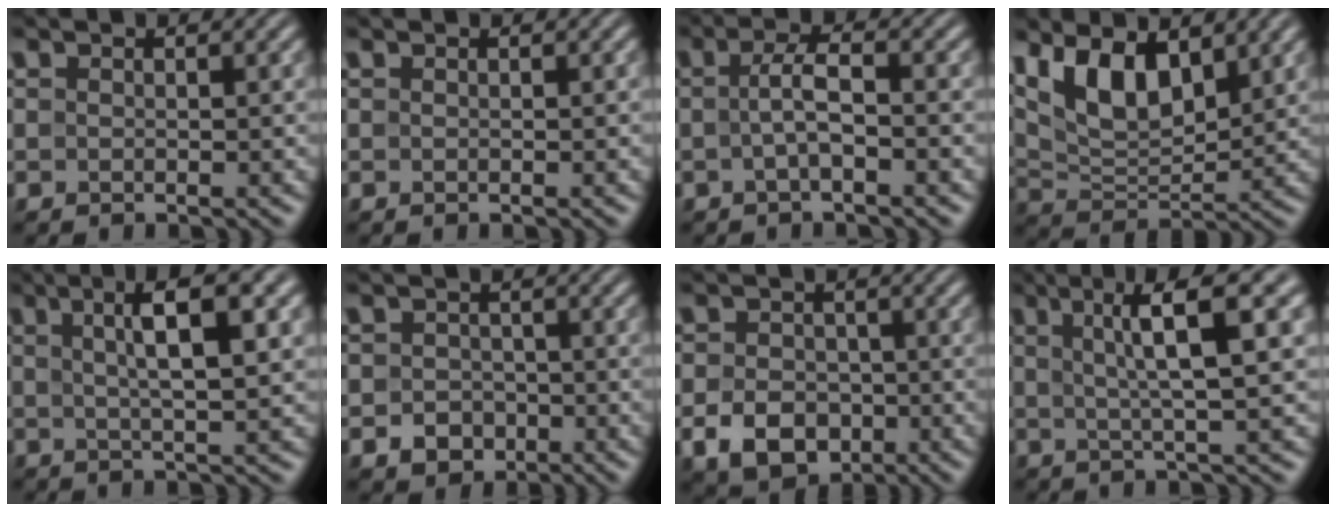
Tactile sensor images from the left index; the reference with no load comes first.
{"total": 0.0}
{"total": 2.5, "force": [-0.3, 0.6, 2.4], "torque": [-0.049, 0.004, -0.011]}
{"total": 8.0, "force": [3.9, 3.9, 5.8], "torque": [-0.111, -0.003, 0.074]}
{"total": 6.7, "force": [2.2, 1.6, 6.1], "torque": [-0.089, 0.013, 0.032]}
{"total": 2.6, "force": [-1.1, 2.1, 1.0], "torque": [-0.011, -0.002, -0.018]}
{"total": 5.2, "force": [-2.0, 3.9, 2.9], "torque": [-0.053, -0.006, -0.041]}
{"total": 7.6, "force": [2.5, 1.5, 7.1], "torque": [-0.100, 0.015, 0.036]}